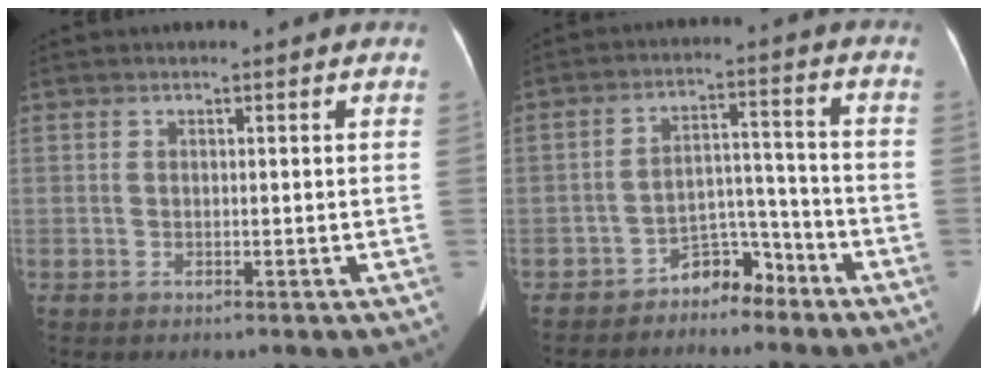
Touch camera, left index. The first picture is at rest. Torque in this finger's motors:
{"motor_torque": [0.15, 0.15, 0.00, 0.00]}